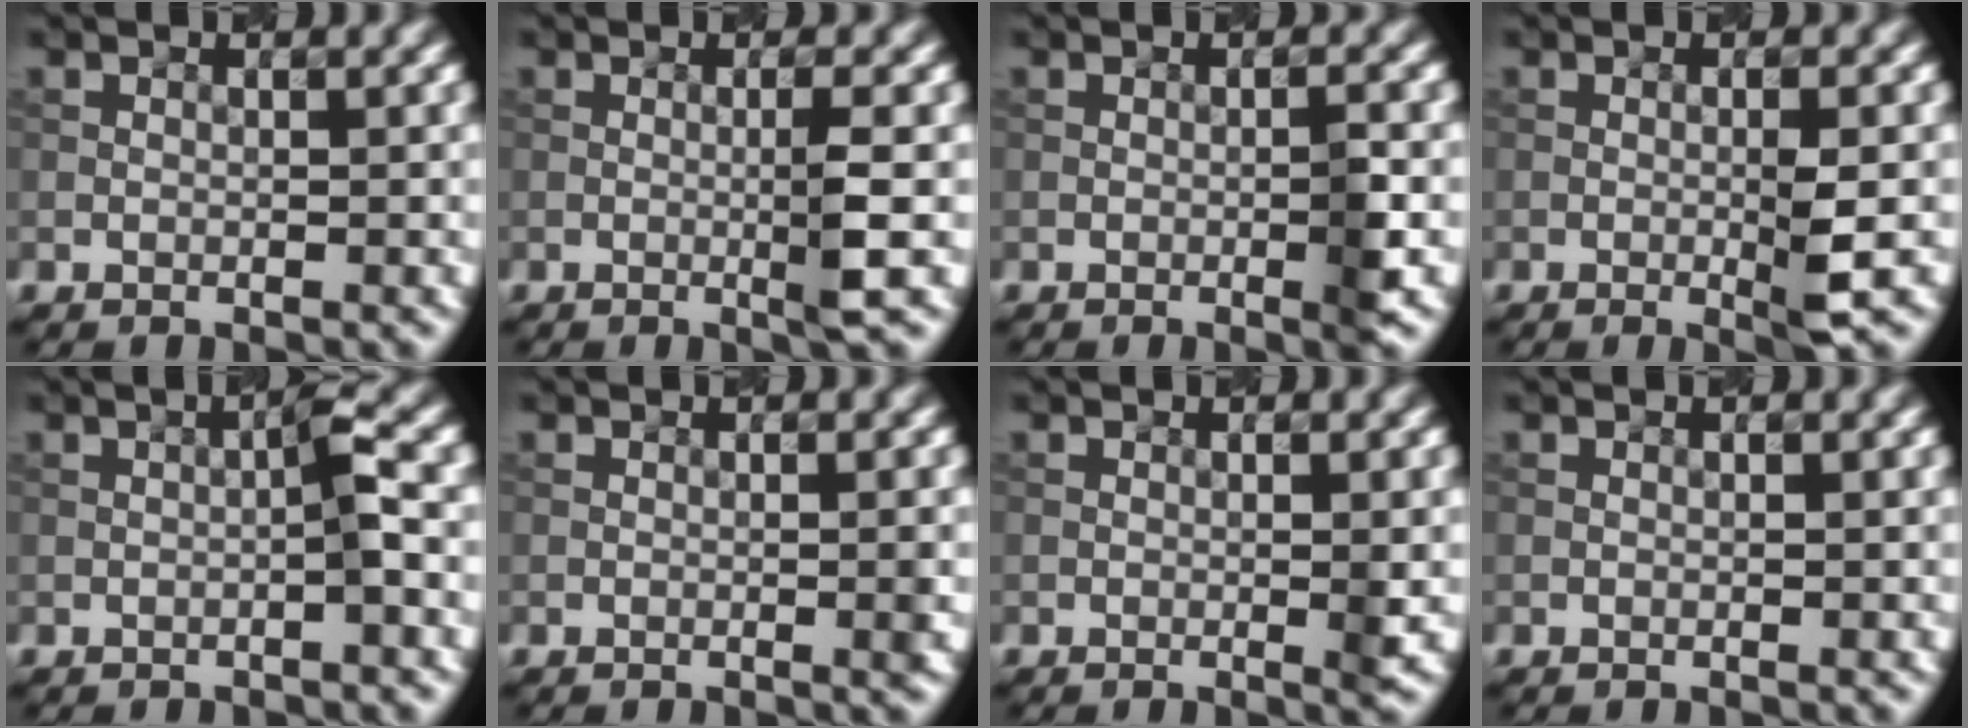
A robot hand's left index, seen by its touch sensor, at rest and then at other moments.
{"total": 2.6, "force": [-0.2, 0.2, 2.6], "torque": [-0.041, -0.002, -0.009]}
{"total": 2.2, "force": [-0.6, 0.3, 2.0], "torque": [-0.031, 0.004, -0.013]}
{"total": 2.6, "force": [-0.4, 0.3, 2.6], "torque": [-0.040, 0.000, -0.010]}
{"total": 2.1, "force": [-0.3, 0.0, 2.1], "torque": [-0.035, 0.011, -0.010]}
{"total": 1.2, "force": [-0.2, 0.2, 1.1], "torque": [-0.015, 0.001, -0.004]}
{"total": 1.2, "force": [-0.2, 0.1, 1.2], "torque": [-0.020, -0.001, -0.004]}
{"total": 0.0}